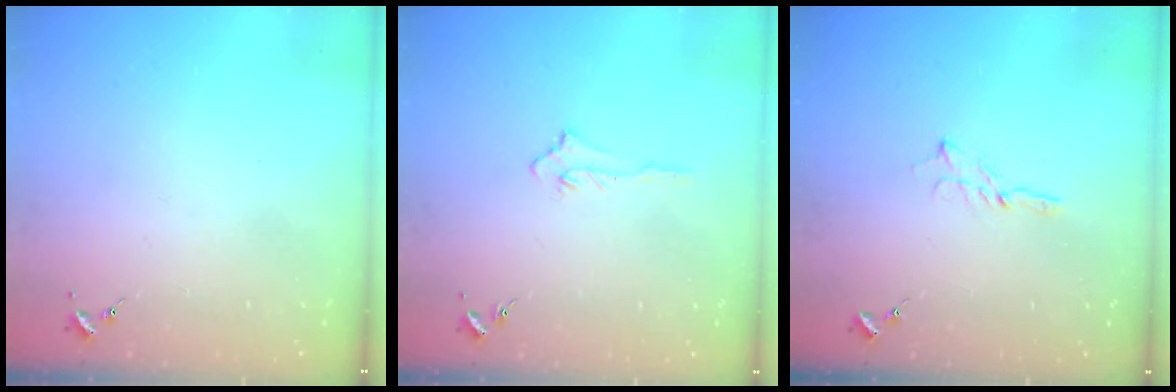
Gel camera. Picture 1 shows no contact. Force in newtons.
{"total": 3.4, "press": 3.4, "slide": 0.4}
{"total": 2.0, "press": 2.0, "slide": 0.2}